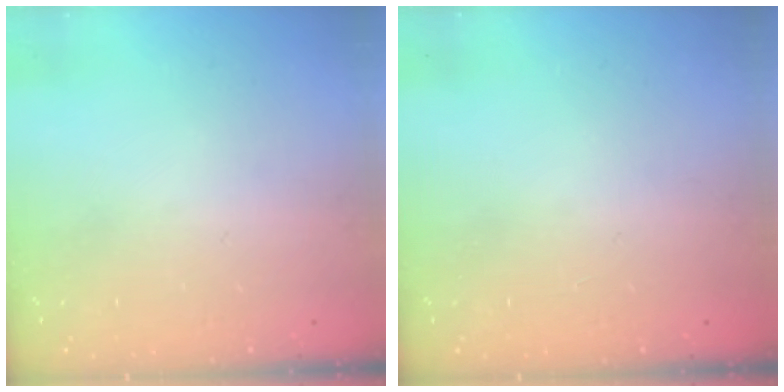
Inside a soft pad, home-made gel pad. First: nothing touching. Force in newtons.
{"total": 0.0}